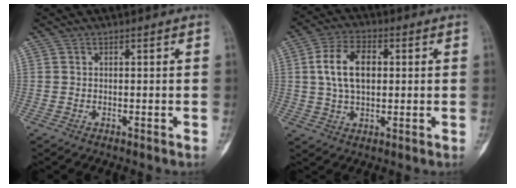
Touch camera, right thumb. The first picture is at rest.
{"total": 9.9, "force": [1.5, 5.9, 7.7], "torque": [-0.134, 0.009, 0.027]}